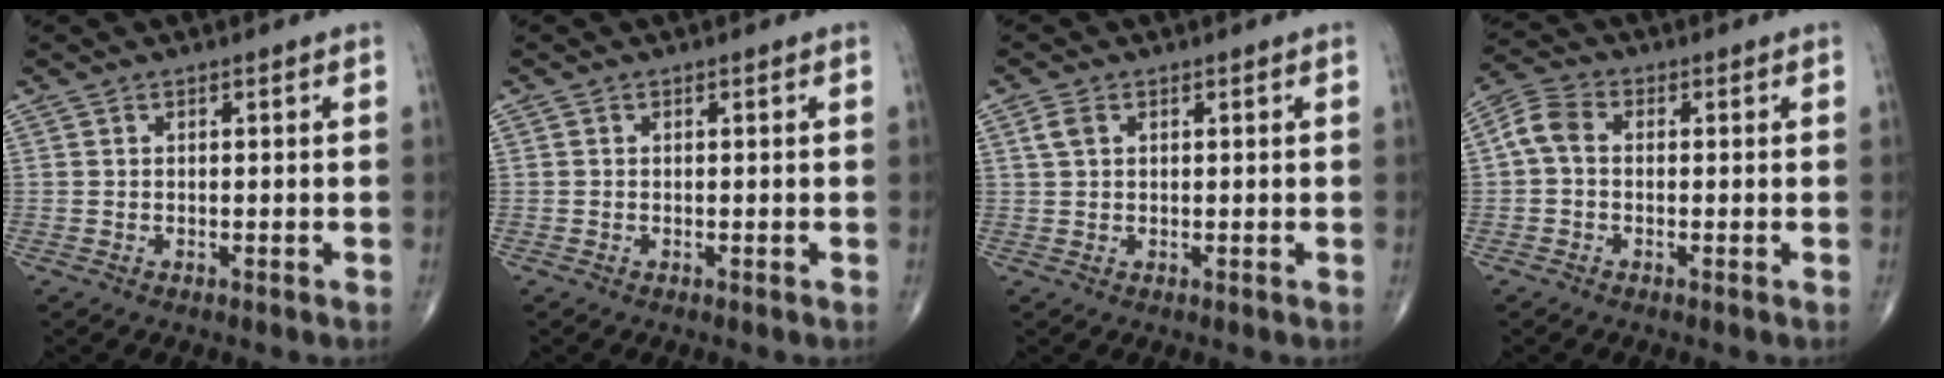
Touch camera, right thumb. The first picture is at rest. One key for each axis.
{"total": 0.0}
{"total": 2.3, "fx": 0.8, "fy": 1.5, "fz": 1.5, "tx": -0.034, "ty": 0.007, "tz": 0.019}
{"total": 5.0, "fx": 0.0, "fy": 3.5, "fz": 3.6, "tx": -0.072, "ty": 0.015, "tz": -0.010}